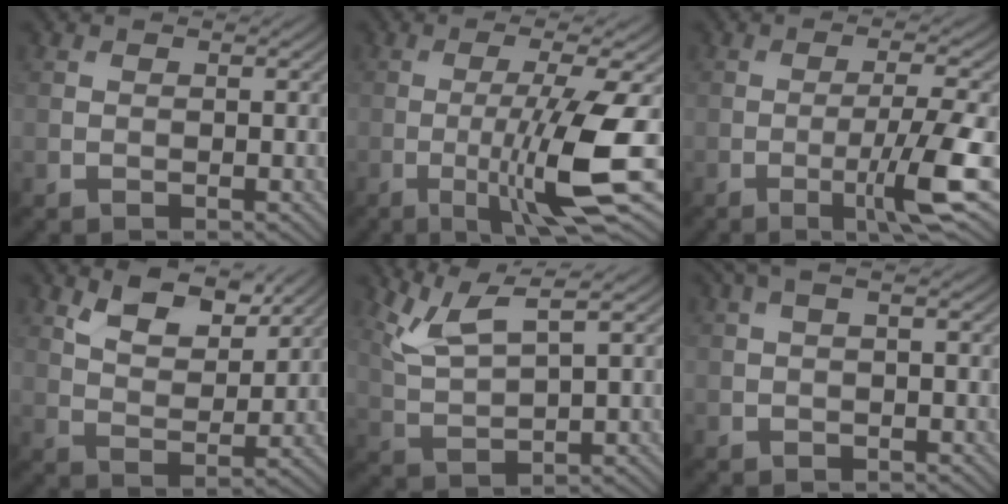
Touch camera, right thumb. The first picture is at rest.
{"total": 10.4, "force": [-2.6, 1.3, 10.0], "torque": [-0.158, 0.005, -0.045]}
{"total": 6.6, "force": [-2.2, 0.4, 6.3], "torque": [-0.103, 0.009, -0.046]}
{"total": 7.7, "force": [5.0, 3.4, 4.7], "torque": [-0.096, -0.007, 0.094]}
{"total": 6.3, "force": [4.0, 1.4, 4.6], "torque": [-0.107, 0.007, 0.089]}
{"total": 2.2, "force": [0.7, 0.5, 2.0], "torque": [-0.040, 0.011, 0.009]}